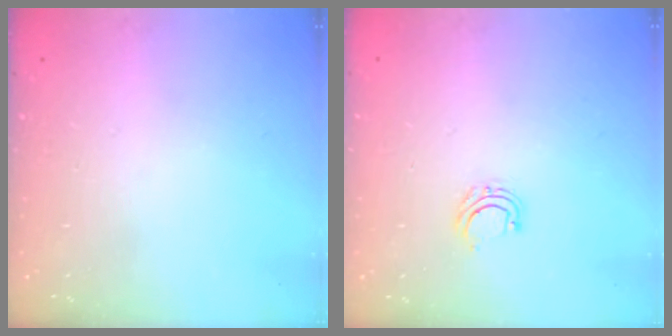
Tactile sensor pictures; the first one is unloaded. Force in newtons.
{"total": 4.1, "press": 4.0, "slide": 0.6}